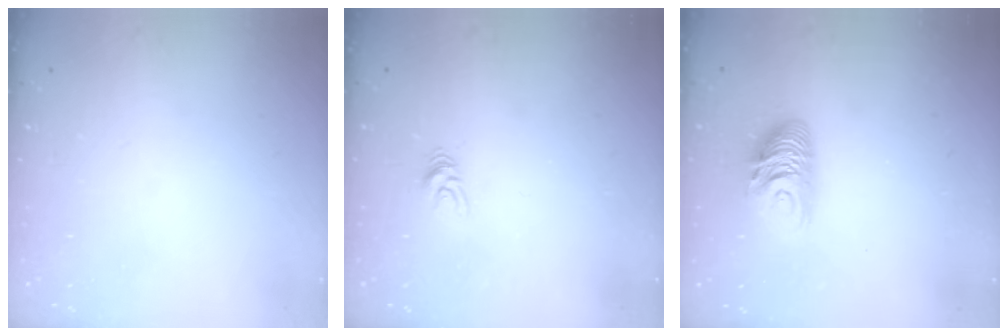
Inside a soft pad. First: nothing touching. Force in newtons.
{"total": 5.2, "press": 5.2, "slide": 0.3}
{"total": 9.8, "press": 9.7, "slide": 0.7}